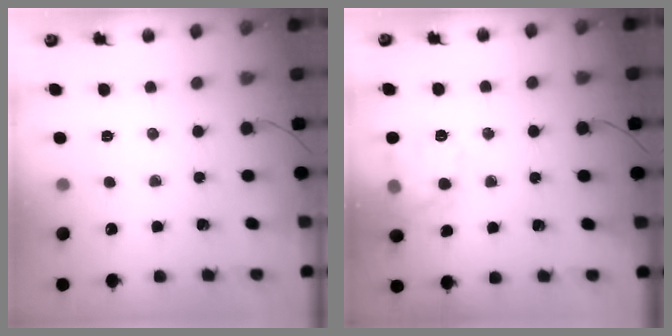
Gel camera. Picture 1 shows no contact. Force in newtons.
{"total": 13.5, "press": 13.5, "slide": 0.5}